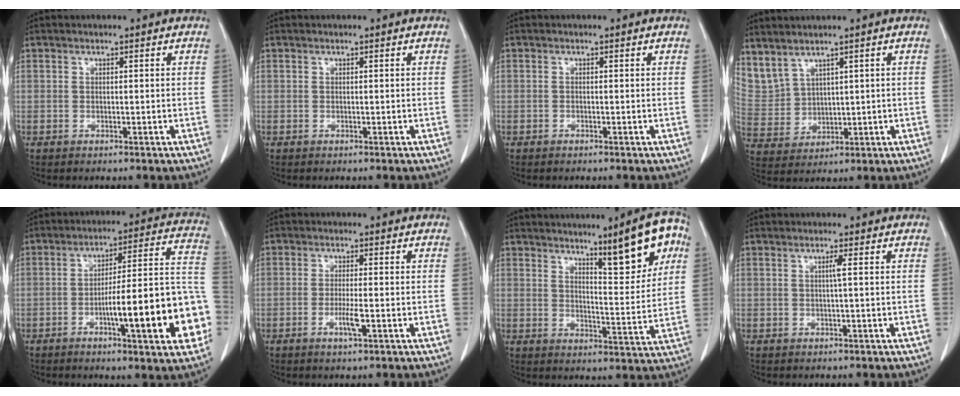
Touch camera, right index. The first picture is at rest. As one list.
[{"total": 0.0}, {"total": 0.0}, {"total": 9.7, "force": [6.6, 5.6, 4.3], "torque": [-0.122, 0.013, 0.167]}, {"total": 18.7, "force": [-6.1, 2.4, 17.5], "torque": [-0.185, 0.031, -0.078]}, {"total": 3.1, "force": [-1.1, 0.2, 2.9], "torque": [-0.054, -0.002, -0.019]}, {"total": 11.7, "force": [6.4, 1.6, 9.7], "torque": [-0.121, -0.002, 0.087]}, {"total": 1.1, "force": [0.1, -0.4, 1.0], "torque": [-0.016, 0.001, 0.000]}]